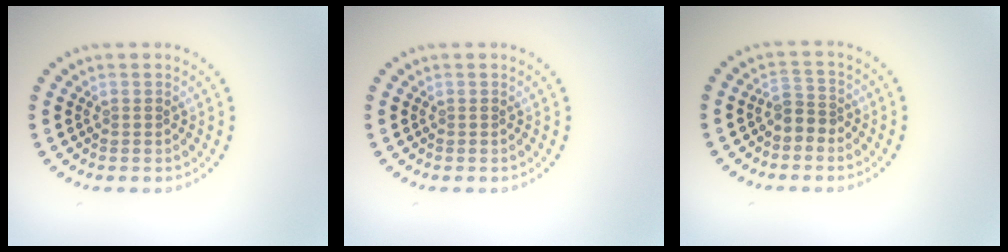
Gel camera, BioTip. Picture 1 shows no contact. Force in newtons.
{"total": 0.0}
{"total": 1.9, "press": 1.6, "slide": 1.0}